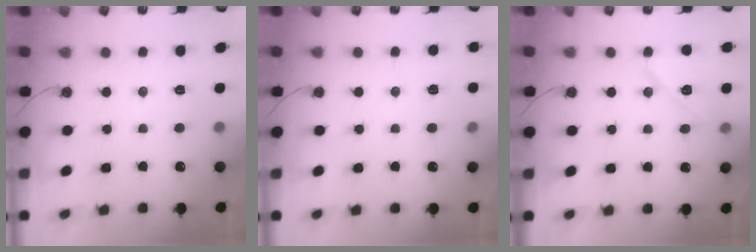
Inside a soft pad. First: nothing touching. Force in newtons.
{"total": 2.6, "press": 1.9, "slide": 1.8}
{"total": 9.8, "press": 8.7, "slide": 4.7}